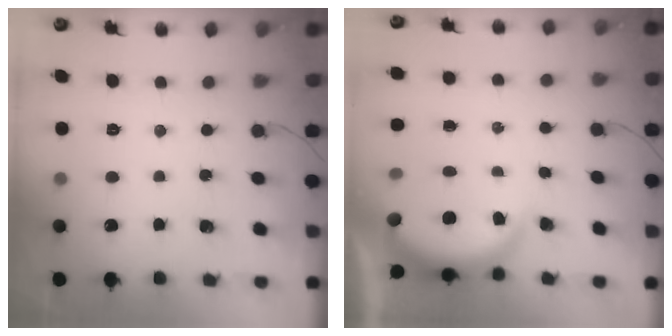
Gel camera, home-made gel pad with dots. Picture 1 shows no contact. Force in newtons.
{"total": 3.2, "press": 3.1, "slide": 0.5}